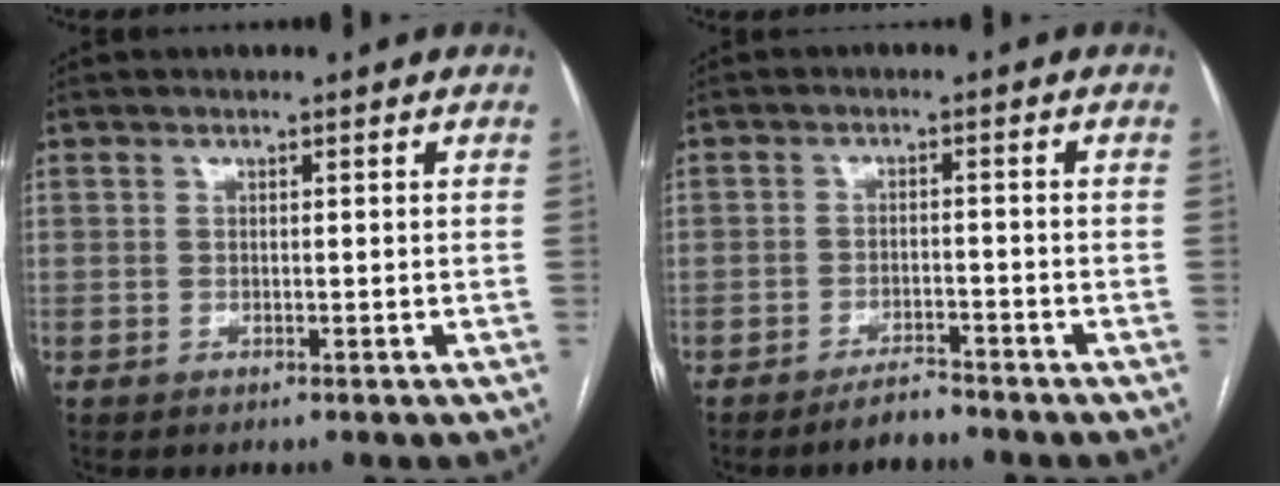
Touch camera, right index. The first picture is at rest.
{"total": 3.3, "force": [-3.1, 0.7, 1.2], "torque": [-0.020, -0.003, -0.052]}